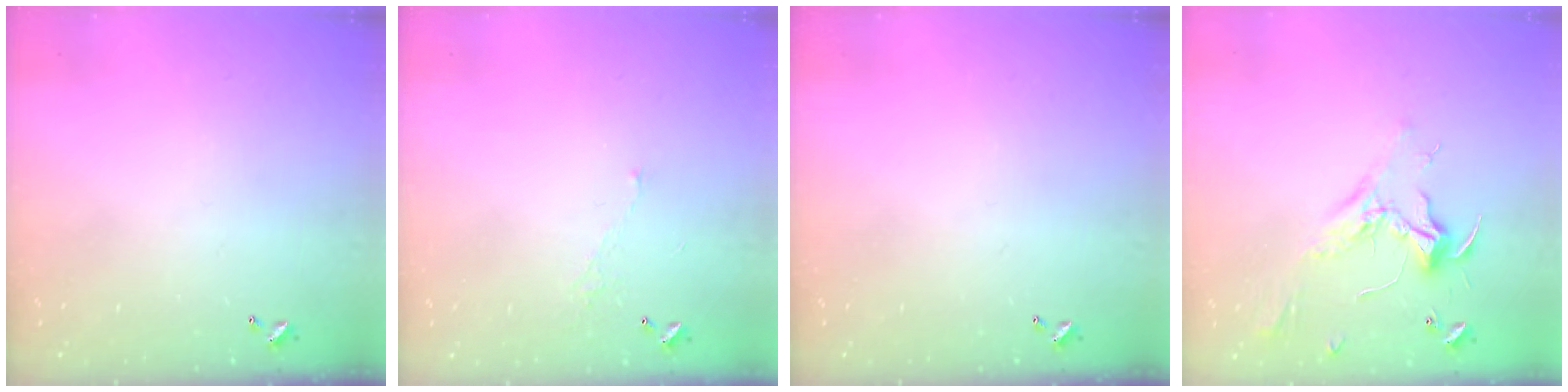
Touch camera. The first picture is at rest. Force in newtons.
{"total": 3.5, "press": 3.5, "slide": 0.7}
{"total": 0.0}
{"total": 2.4, "press": 2.3, "slide": 0.8}